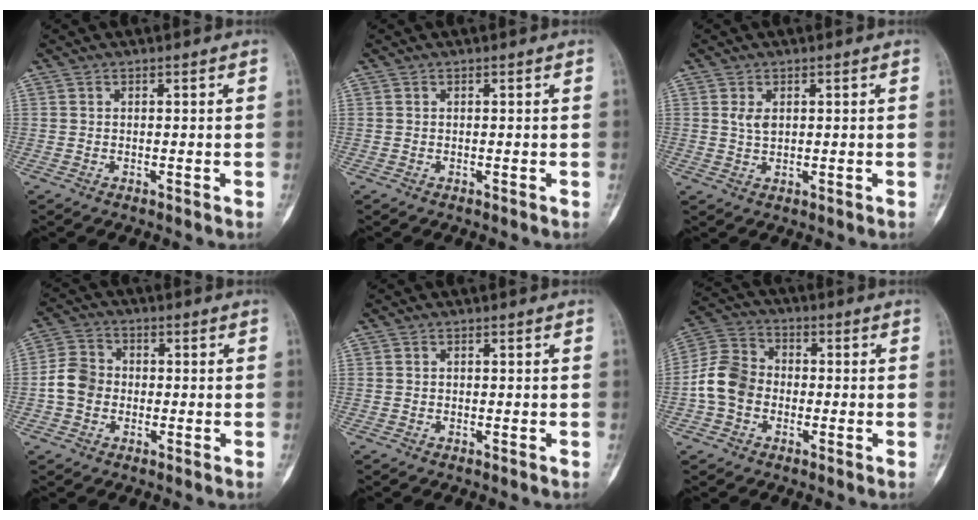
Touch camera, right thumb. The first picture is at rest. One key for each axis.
{"total": 0.0}
{"total": 2.3, "fx": 0.7, "fy": 1.4, "fz": 1.7, "tx": -0.027, "ty": -0.002, "tz": 0.015}
{"total": 6.4, "fx": -1.0, "fy": 5.4, "fz": 3.3, "tx": -0.051, "ty": 0.018, "tz": -0.029}
{"total": 0.0}
{"total": 9.3, "fx": -1.7, "fy": 7.4, "fz": 5.2, "tx": -0.092, "ty": 0.031, "tz": -0.046}